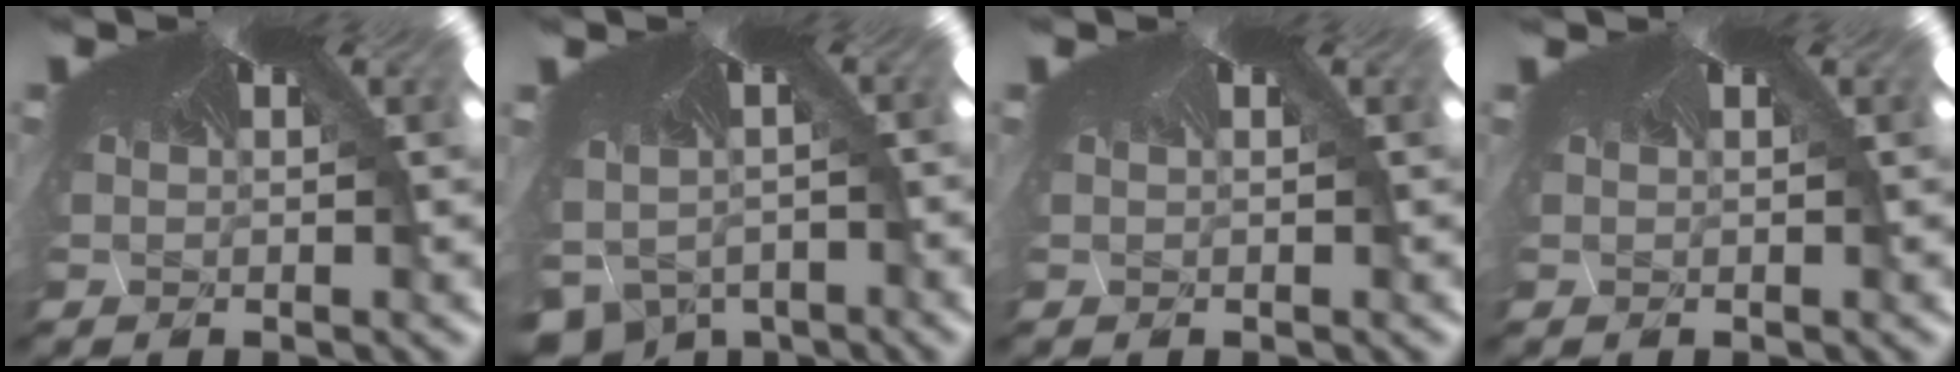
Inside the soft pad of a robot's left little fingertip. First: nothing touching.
{"total": 6.2, "force": [-6.1, 1.0, -0.3], "torque": [0.000, -0.086, -0.058]}
{"total": 0.0}
{"total": 0.0}